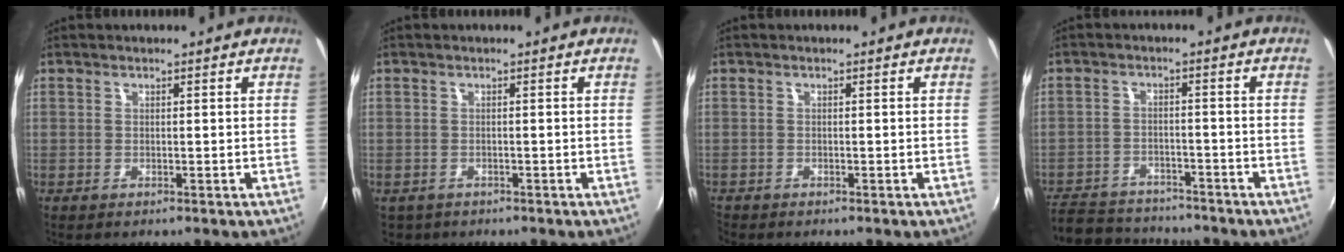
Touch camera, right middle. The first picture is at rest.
{"total": 1.9, "force": [-1.1, 1.5, 0.5], "torque": [-0.016, -0.005, -0.015]}
{"total": 0.8, "force": [-0.7, 0.4, 0.0], "torque": [-0.003, -0.002, -0.016]}
{"total": 13.2, "force": [-11.7, 4.5, 4.1], "torque": [-0.113, -0.005, -0.181]}